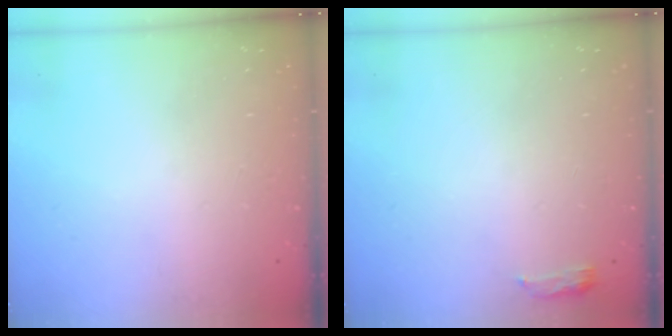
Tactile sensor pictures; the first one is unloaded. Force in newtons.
{"total": 3.7, "press": 3.5, "slide": 1.3}